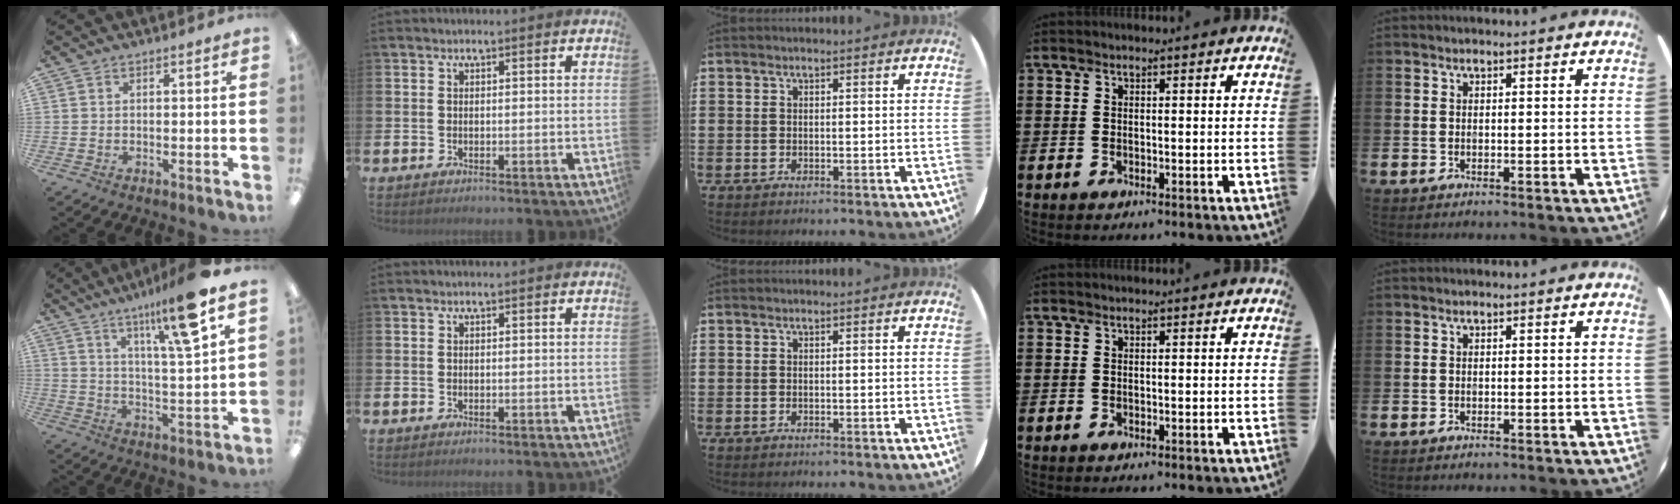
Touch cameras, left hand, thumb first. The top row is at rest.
{"thumb": {"total": 14.7, "force": [9.6, 1.8, 11.0], "torque": [-0.179, -0.040, 0.144]}}